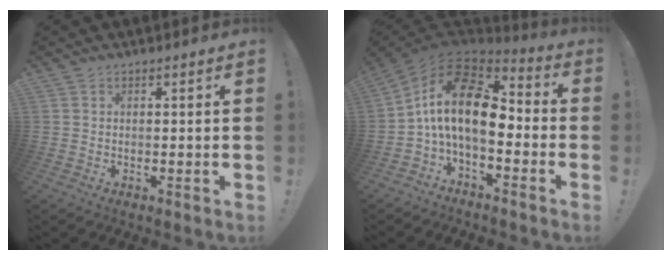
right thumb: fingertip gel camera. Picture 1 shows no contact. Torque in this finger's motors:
{"motor_torque": [2.04, 2.97, 1.53, -1.24, 0.19]}